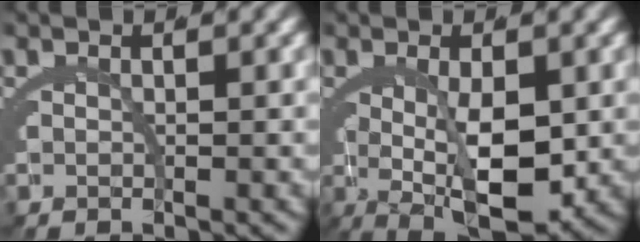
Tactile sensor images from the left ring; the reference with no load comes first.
{"total": 8.0, "force": [-1.8, 2.9, 7.2], "torque": [-0.113, -0.036, -0.007]}